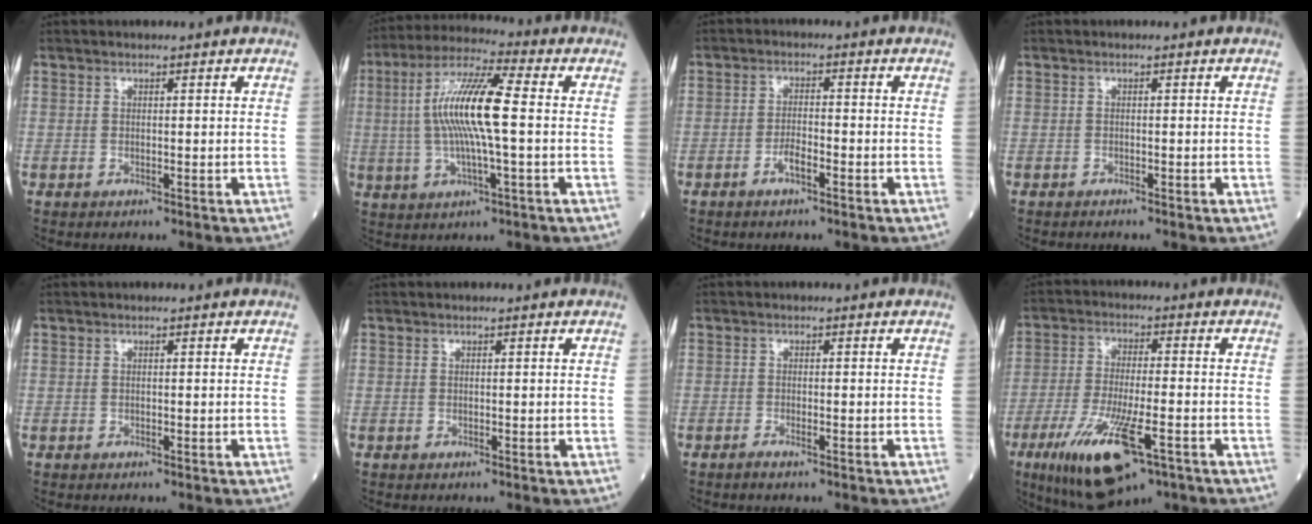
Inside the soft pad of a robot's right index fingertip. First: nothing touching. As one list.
[{"total": 12.8, "force": [0.4, 1.3, 12.7], "torque": [-0.254, 0.013, 0.002]}, {"total": 2.9, "force": [-1.6, 0.7, 2.4], "torque": [-0.040, 0.003, -0.030]}, {"total": 0.9, "force": [-0.9, 0.1, 0.3], "torque": [-0.005, 0.000, -0.012]}, {"total": 0.0}, {"total": 0.0}, {"total": 1.1, "force": [-0.7, 0.1, 0.9], "torque": [-0.020, -0.002, -0.012]}, {"total": 14.5, "force": [-7.1, 3.6, 12.1], "torque": [-0.236, -0.027, -0.113]}]